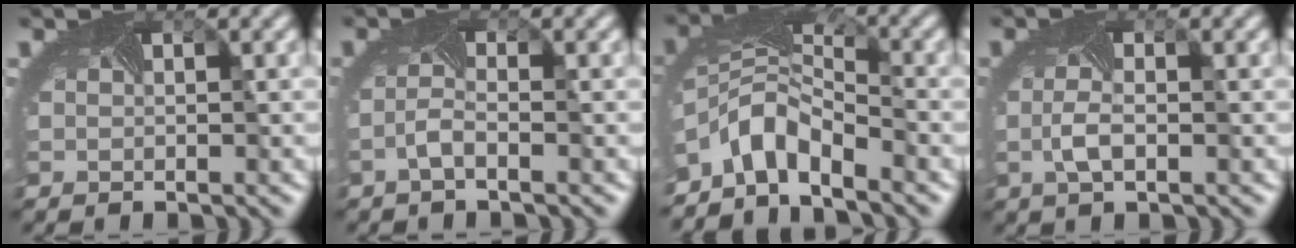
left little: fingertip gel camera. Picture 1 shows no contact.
{"total": 1.4, "force": [-0.9, -0.1, 1.0], "torque": [-0.031, 0.001, -0.022]}
{"total": 4.6, "force": [-3.6, 1.6, 2.3], "torque": [-0.048, -0.008, -0.080]}
{"total": 1.9, "force": [-0.5, 0.5, 1.7], "torque": [-0.049, -0.004, -0.010]}